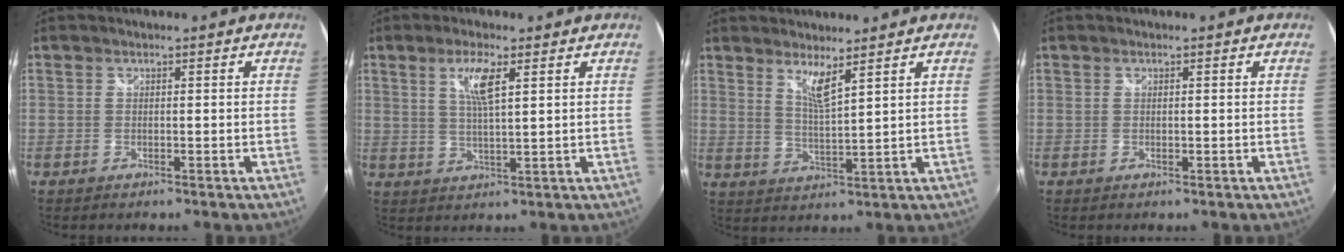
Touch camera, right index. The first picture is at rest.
{"total": 5.5, "force": [2.4, 0.8, 4.9], "torque": [-0.095, -0.002, 0.046]}
{"total": 4.4, "force": [3.3, -0.2, 2.9], "torque": [-0.055, -0.009, 0.057]}
{"total": 0.5, "force": [0.2, 0.2, 0.5], "torque": [-0.007, 0.000, 0.002]}